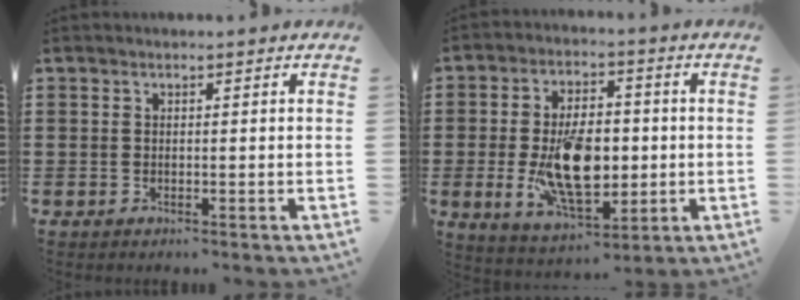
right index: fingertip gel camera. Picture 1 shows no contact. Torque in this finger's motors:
{"motor_torque": [2.09, 0.05, 0.79, 0.21]}